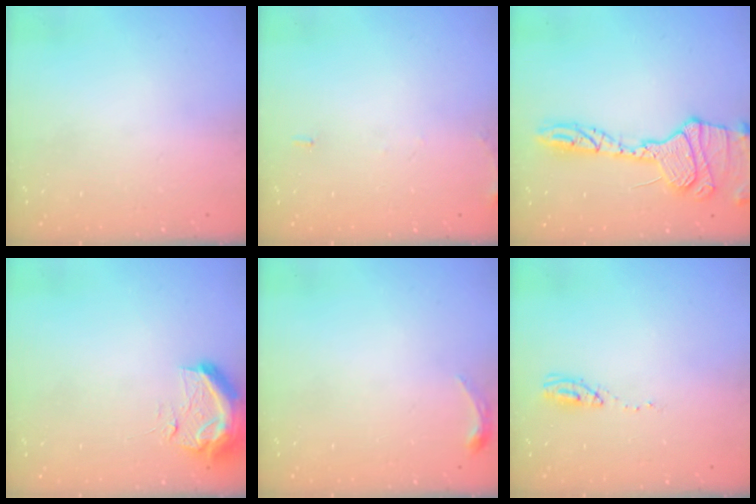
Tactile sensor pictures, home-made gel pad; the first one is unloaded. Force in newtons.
{"total": 6.5, "press": 6.2, "slide": 1.8}
{"total": 17.9, "press": 17.7, "slide": 2.5}
{"total": 14.4, "press": 11.8, "slide": 8.4}
{"total": 3.4, "press": 3.3, "slide": 0.6}
{"total": 3.9, "press": 3.7, "slide": 1.2}